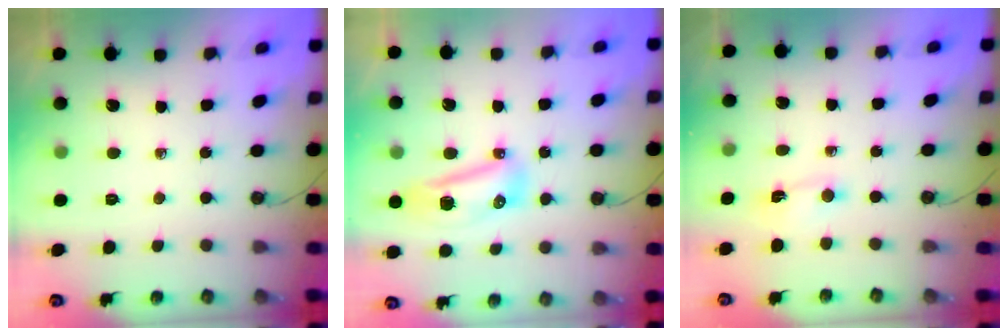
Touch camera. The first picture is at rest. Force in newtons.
{"total": 9.6, "press": 9.1, "slide": 2.9}
{"total": 1.1, "press": 1.0, "slide": 0.5}